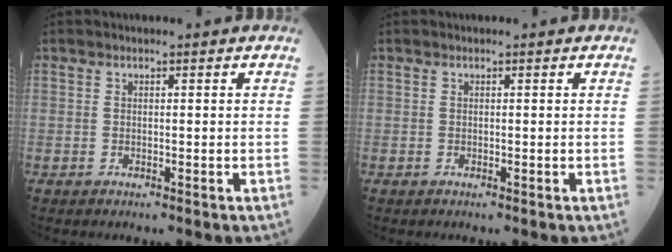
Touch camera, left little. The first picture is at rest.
{"total": 0.0}